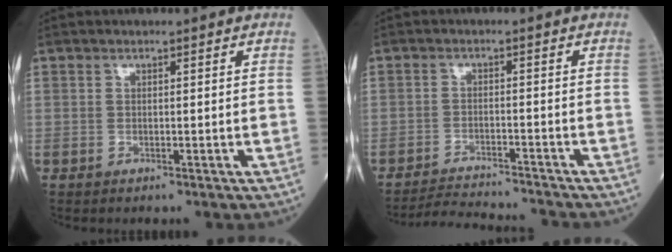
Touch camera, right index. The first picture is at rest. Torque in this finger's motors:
{"motor_torque": [-1.00, -0.91, -0.17, -0.06]}